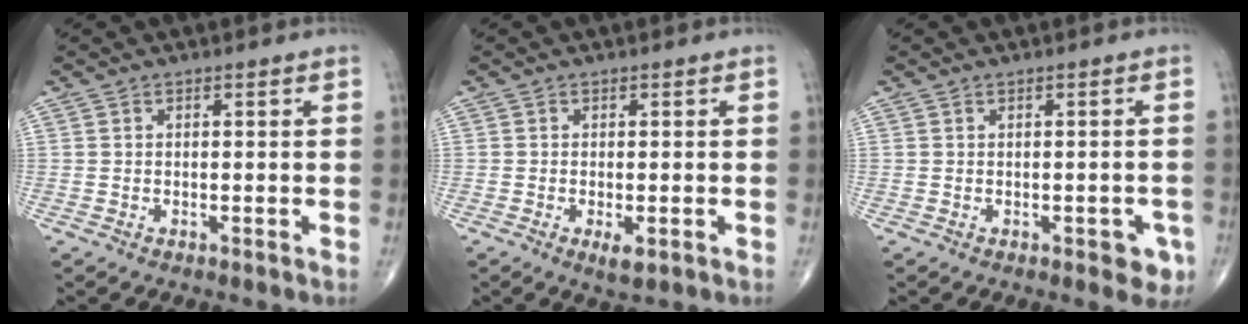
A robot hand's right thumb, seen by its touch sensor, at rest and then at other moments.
{"total": 2.5, "force": [-0.9, 0.9, 2.2], "torque": [-0.039, -0.006, -0.013]}
{"total": 3.7, "force": [-1.4, 1.8, 2.9], "torque": [-0.013, 0.002, -0.012]}